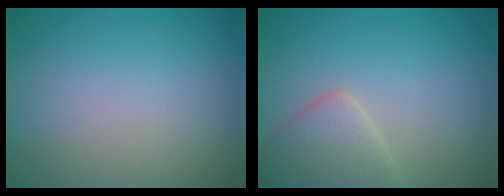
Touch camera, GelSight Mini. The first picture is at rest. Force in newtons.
{"total": 3.4, "press": 3.4, "slide": 0.1}